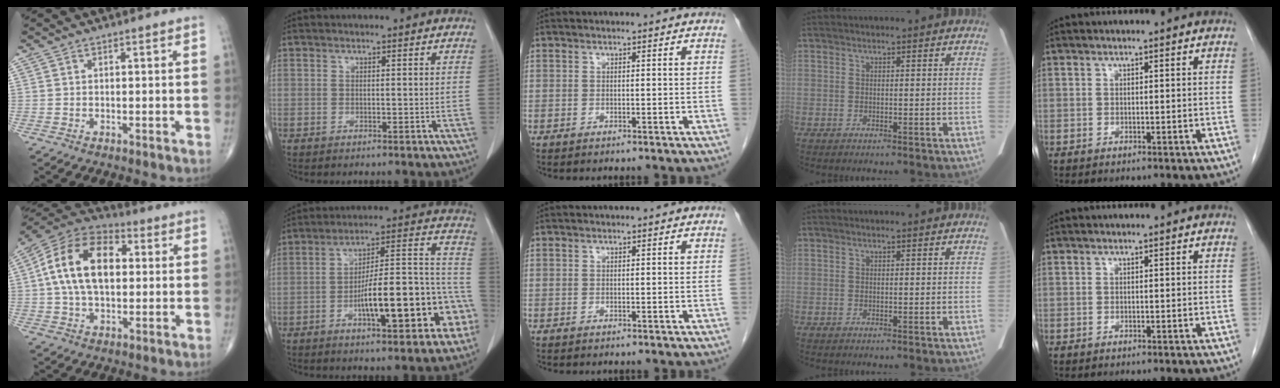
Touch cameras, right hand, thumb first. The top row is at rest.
{"thumb": {"total": 17.0, "force": [2.2, 10.3, 13.3], "torque": [-0.230, 0.024, 0.029]}, "index": {"total": 18.1, "force": [-6.7, 4.6, 16.2], "torque": [-0.204, 0.040, -0.087]}}